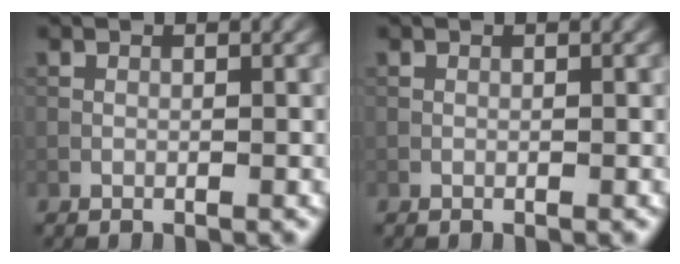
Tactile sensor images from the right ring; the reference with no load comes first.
{"total": 0.0}